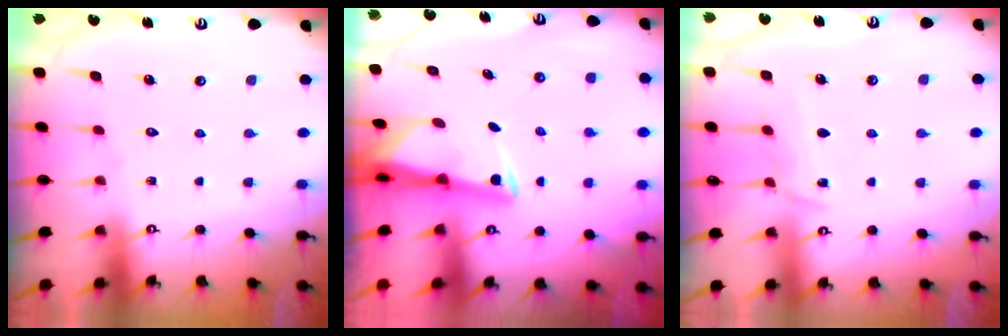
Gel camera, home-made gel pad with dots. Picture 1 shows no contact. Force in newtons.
{"total": 2.9, "press": 2.9, "slide": 0.6}
{"total": 6.8, "press": 6.7, "slide": 0.8}